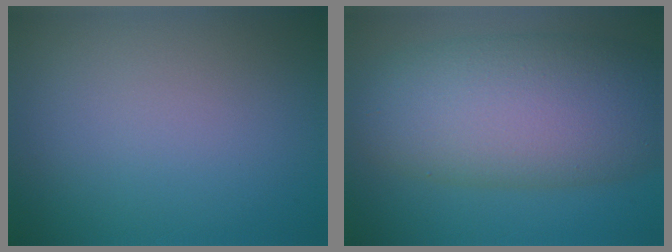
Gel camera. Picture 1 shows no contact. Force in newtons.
{"total": 11.6, "press": 11.5, "slide": 0.5}